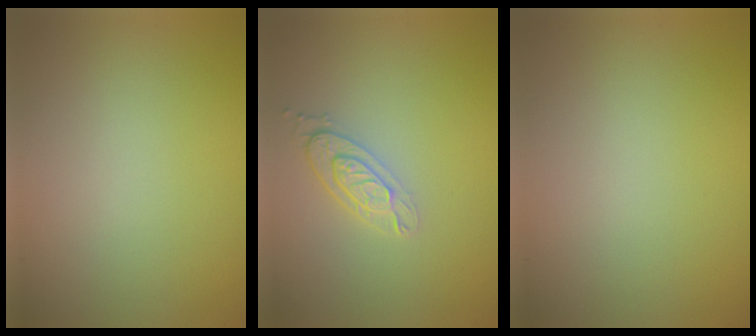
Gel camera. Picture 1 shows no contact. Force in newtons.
{"total": 2.8, "press": 2.2, "slide": 1.7}
{"total": 0.0}